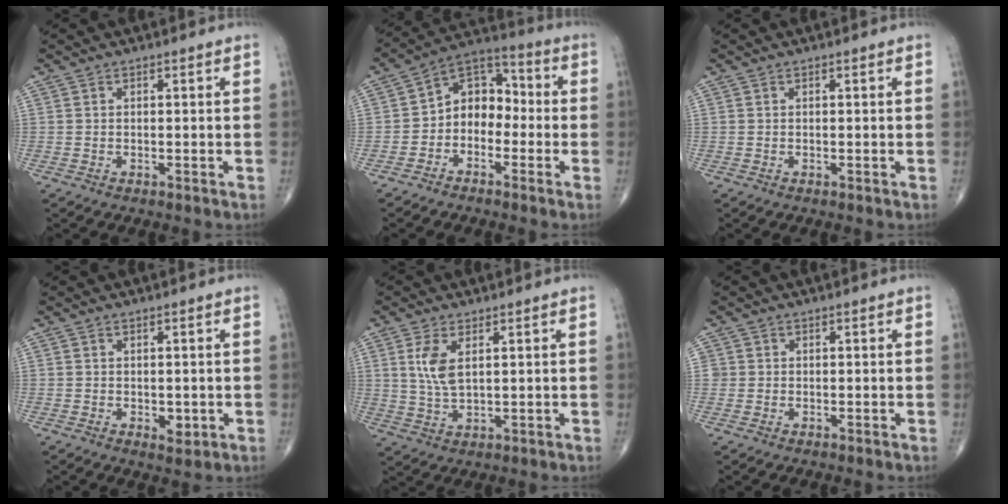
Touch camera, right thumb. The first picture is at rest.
{"total": 9.3, "force": [-2.0, 7.0, 5.8], "torque": [-0.057, 0.047, -0.056]}
{"total": 0.0}
{"total": 2.5, "force": [-0.5, 1.6, 1.9], "torque": [-0.013, -0.002, -0.004]}
{"total": 5.8, "force": [1.9, 2.7, 4.8], "torque": [-0.101, -0.008, 0.045]}
{"total": 1.1, "force": [0.0, 1.1, 0.0], "torque": [0.008, 0.004, -0.001]}